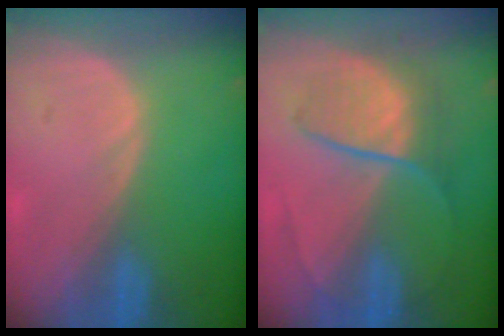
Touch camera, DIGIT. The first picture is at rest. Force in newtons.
{"total": 6.7, "press": 6.6, "slide": 1.1}